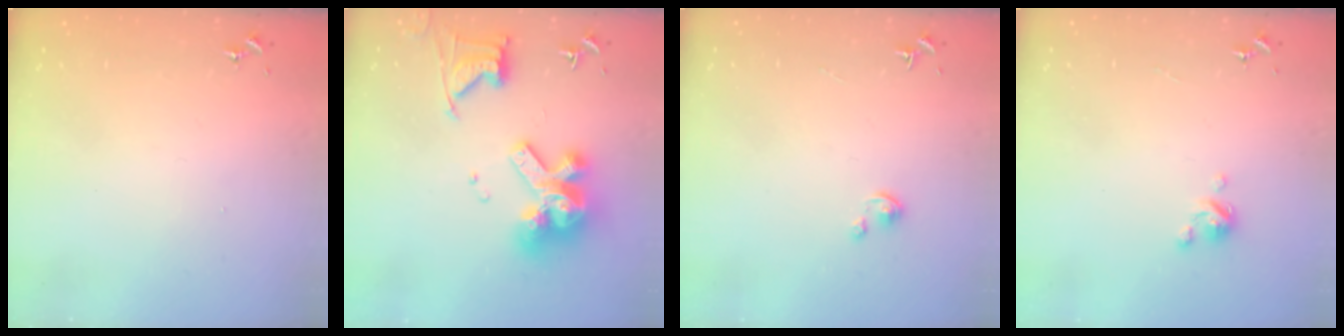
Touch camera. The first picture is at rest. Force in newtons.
{"total": 19.7, "press": 19.5, "slide": 2.3}
{"total": 2.7, "press": 2.7, "slide": 0.3}
{"total": 4.3, "press": 4.3, "slide": 0.3}